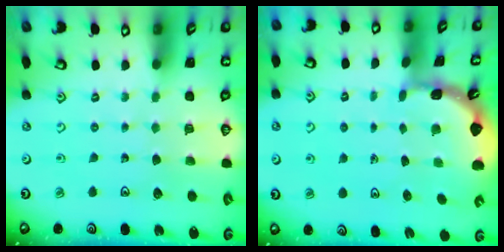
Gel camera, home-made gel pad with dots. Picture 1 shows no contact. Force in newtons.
{"total": 1.7, "press": 1.7, "slide": 0.1}